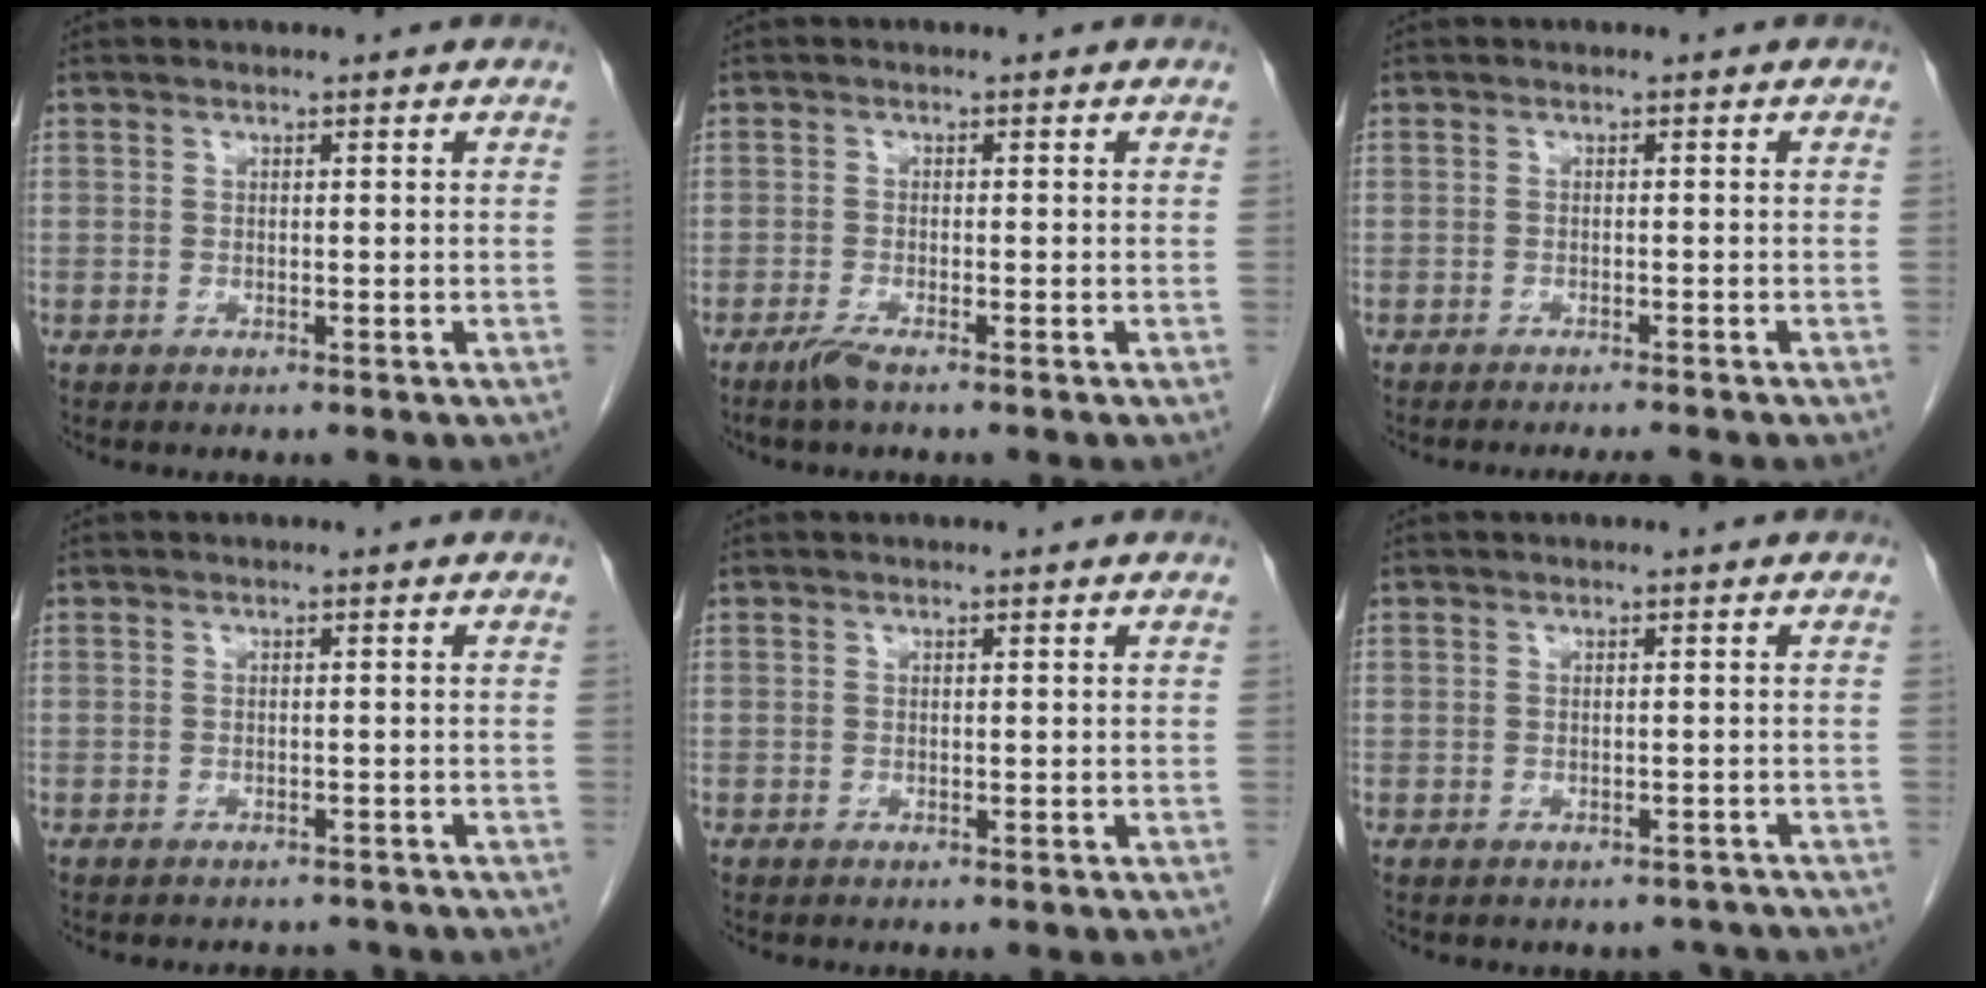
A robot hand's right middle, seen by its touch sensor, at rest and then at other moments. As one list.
[{"total": 2.0, "force": [-1.5, -0.1, 1.2], "torque": [-0.033, -0.005, -0.033]}, {"total": 3.4, "force": [-3.1, -0.3, 1.3], "torque": [-0.014, -0.008, -0.042]}, {"total": 4.0, "force": [-3.7, 1.5, 0.6], "torque": [-0.006, 0.002, -0.043]}, {"total": 0.0}, {"total": 3.3, "force": [-2.9, 1.6, 0.1], "torque": [0.001, 0.008, -0.034]}]